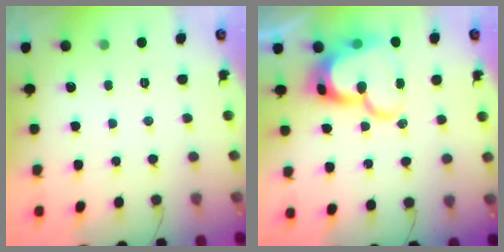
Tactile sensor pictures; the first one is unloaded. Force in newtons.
{"total": 18.9, "press": 18.8, "slide": 1.6}